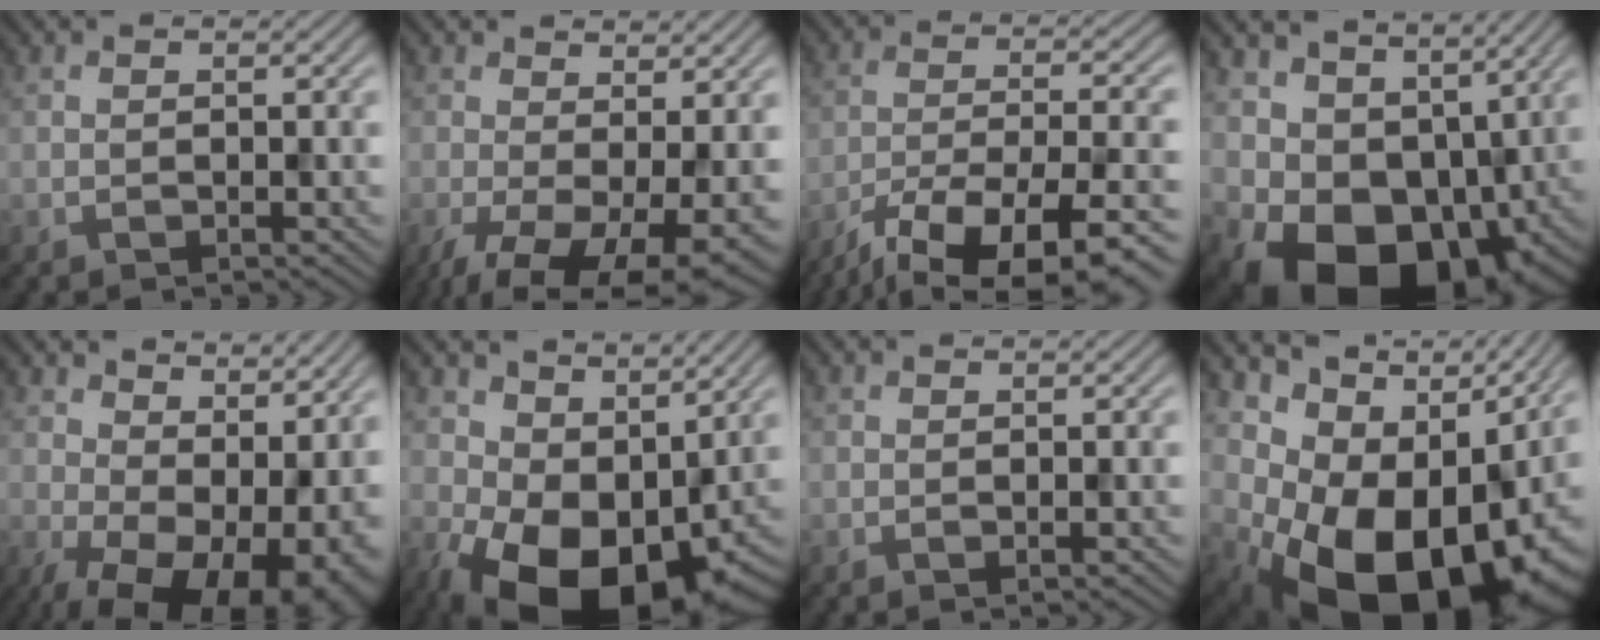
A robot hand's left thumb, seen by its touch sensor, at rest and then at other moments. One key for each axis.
{"total": 10.2, "fx": -3.3, "fy": 4.6, "fz": 8.4, "tx": -0.156, "ty": -0.029, "tz": -0.045}
{"total": 15.3, "fx": -11.5, "fy": 4.4, "fz": 9.2, "tx": -0.161, "ty": -0.029, "tz": -0.168}
{"total": 14.0, "fx": -0.6, "fy": 10.4, "fz": 9.4, "tx": -0.159, "ty": -0.034, "tz": 0.006}
{"total": 15.6, "fx": -1.0, "fy": 9.4, "fz": 12.4, "tx": -0.170, "ty": -0.031, "tz": 0.031}
{"total": 13.2, "fx": -1.1, "fy": 8.7, "fz": 9.8, "tx": -0.162, "ty": -0.021, "tz": -0.014}
{"total": 0.7, "fx": 0.0, "fy": 0.2, "fz": 0.6, "tx": -0.012, "ty": -0.003, "tz": 0.001}
{"total": 18.4, "fx": -1.8, "fy": 12.1, "fz": 13.7, "tx": -0.202, "ty": -0.039, "tz": -0.001}